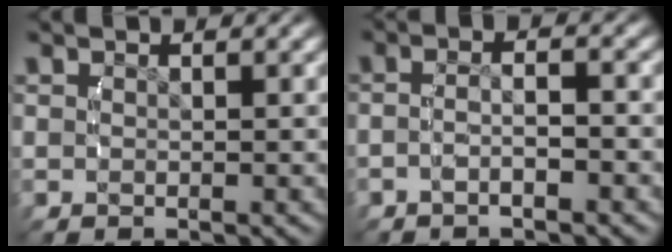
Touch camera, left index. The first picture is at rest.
{"total": 2.5, "force": [-1.3, 0.2, 2.1], "torque": [-0.037, 0.005, -0.023]}